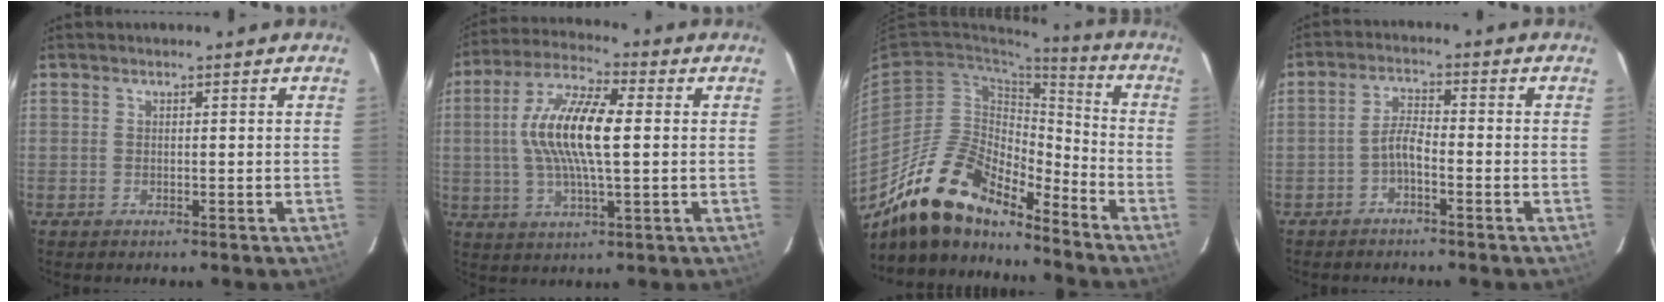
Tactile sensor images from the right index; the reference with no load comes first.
{"total": 13.8, "force": [1.0, 3.7, 13.2], "torque": [-0.264, 0.013, 0.014]}
{"total": 17.9, "force": [-14.8, 5.9, 8.0], "torque": [-0.148, 0.006, -0.271]}
{"total": 3.1, "force": [-2.0, 0.8, 2.3], "torque": [-0.052, 0.011, -0.039]}